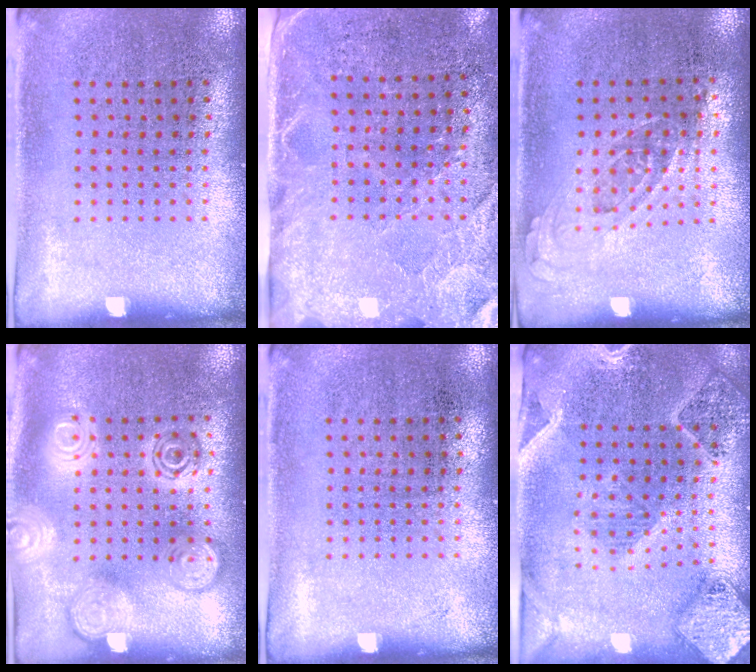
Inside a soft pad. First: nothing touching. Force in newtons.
{"total": 2.8, "press": 2.4, "slide": 1.3}
{"total": 0.8, "press": 0.8, "slide": 0.3}
{"total": 3.0, "press": 3.0, "slide": 0.4}
{"total": 0.0}
{"total": 2.9, "press": 2.5, "slide": 1.4}